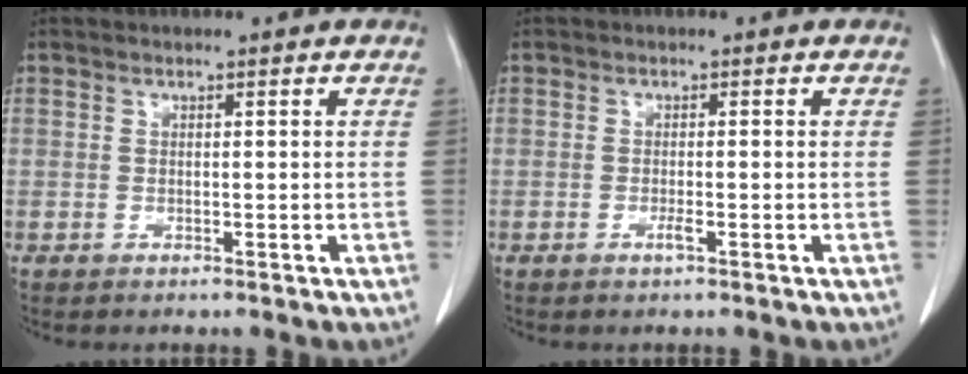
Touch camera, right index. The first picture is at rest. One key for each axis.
{"total": 1.2, "fx": -0.6, "fy": -0.1, "fz": 1.1, "tx": -0.023, "ty": -0.002, "tz": -0.010}